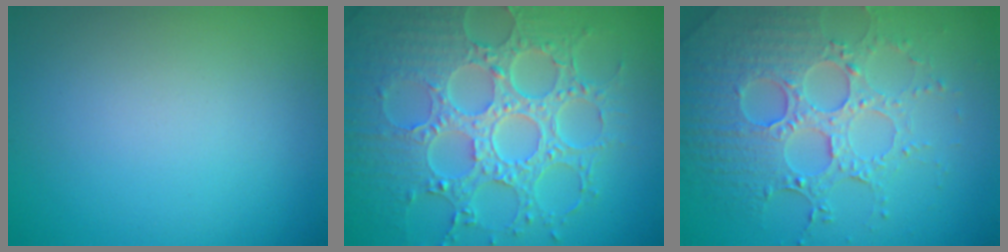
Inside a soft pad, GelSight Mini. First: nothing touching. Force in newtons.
{"total": 8.7, "press": 6.4, "slide": 5.9}
{"total": 6.7, "press": 5.2, "slide": 4.2}